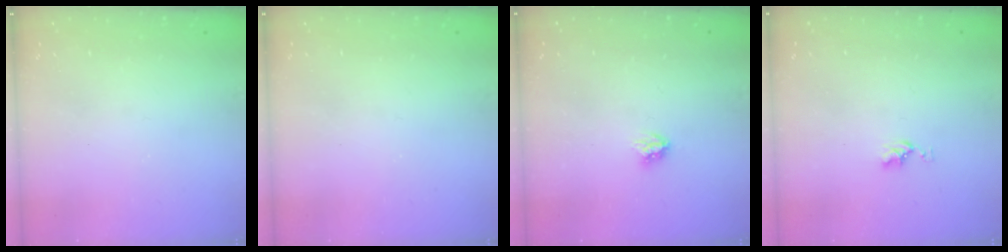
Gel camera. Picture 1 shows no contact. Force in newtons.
{"total": 0.0}
{"total": 2.9, "press": 2.9, "slide": 0.4}
{"total": 2.4, "press": 2.4, "slide": 0.4}